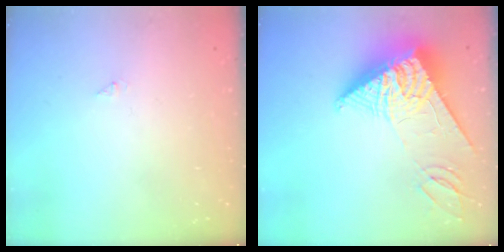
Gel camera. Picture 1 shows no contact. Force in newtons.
{"total": 13.8, "press": 13.8, "slide": 1.3}